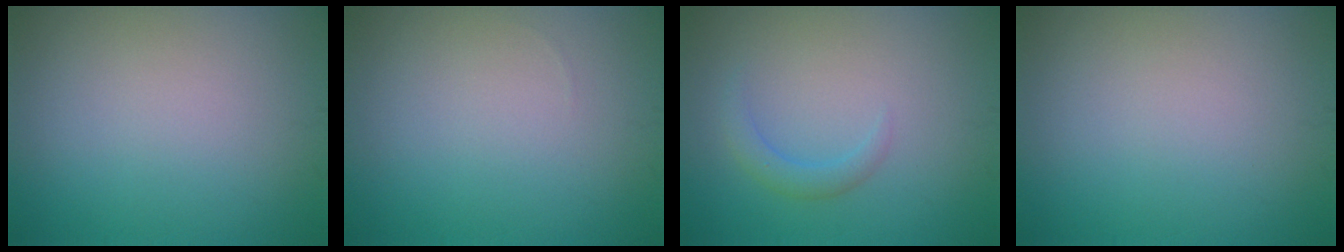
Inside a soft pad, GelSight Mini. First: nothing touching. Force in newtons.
{"total": 0.0}
{"total": 1.6, "press": 1.6, "slide": 0.0}
{"total": 0.0}